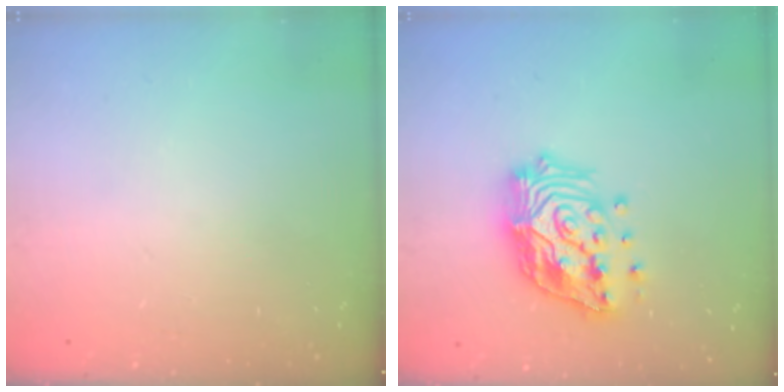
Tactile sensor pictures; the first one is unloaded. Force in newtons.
{"total": 19.6, "press": 19.5, "slide": 2.3}